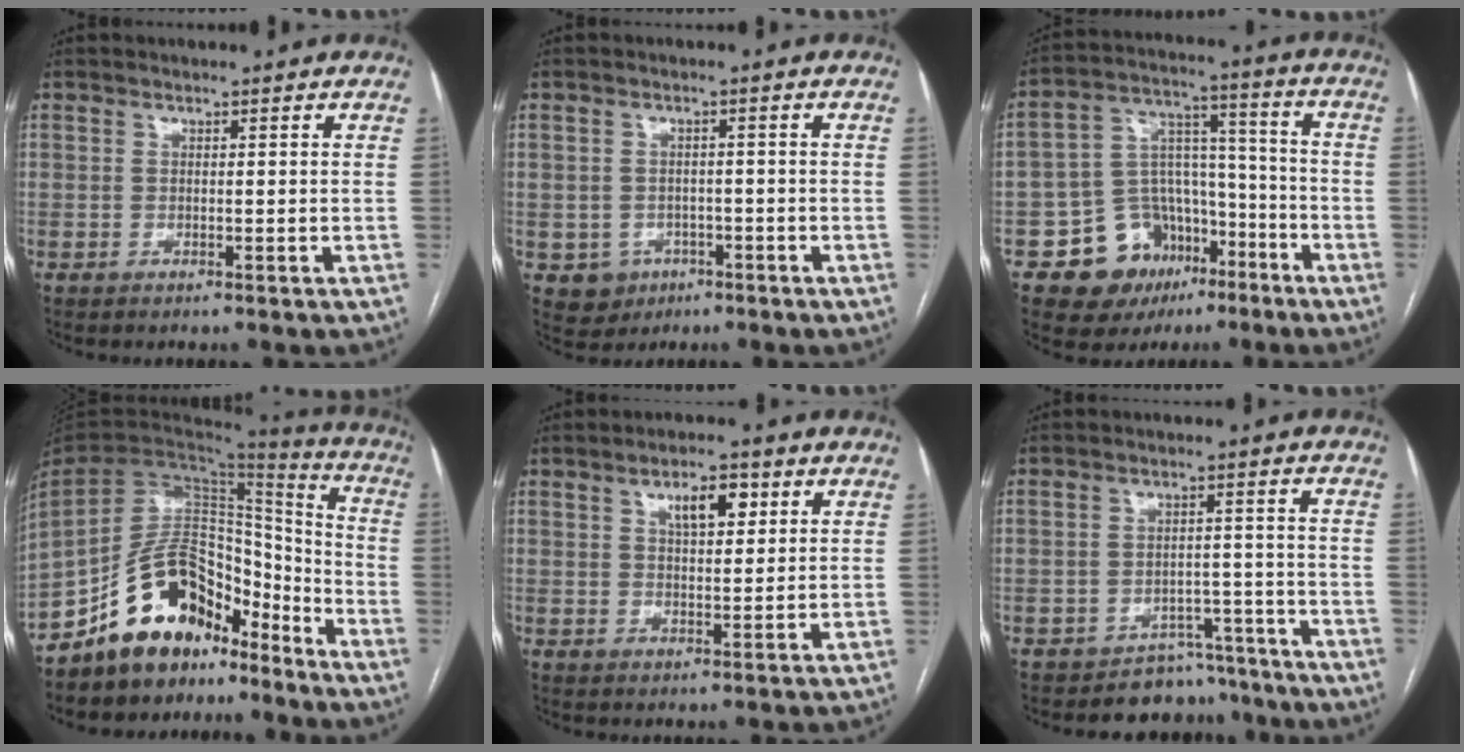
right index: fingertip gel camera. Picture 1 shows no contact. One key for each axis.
{"total": 4.4, "fx": -1.8, "fy": 4.0, "fz": 0.6, "tx": -0.002, "ty": 0.009, "tz": -0.019}
{"total": 13.5, "fx": -7.2, "fy": 10.0, "fz": 5.3, "tx": -0.079, "ty": 0.061, "tz": -0.103}
{"total": 15.1, "fx": -11.4, "fy": 7.7, "fz": 6.4, "tx": -0.115, "ty": 0.060, "tz": -0.197}
{"total": 5.5, "fx": 2.5, "fy": 2.1, "fz": 4.4, "tx": -0.074, "ty": 0.007, "tz": 0.042}
{"total": 6.6, "fx": -5.6, "fy": 3.4, "fz": -0.8, "tx": 0.031, "ty": 0.047, "tz": -0.078}